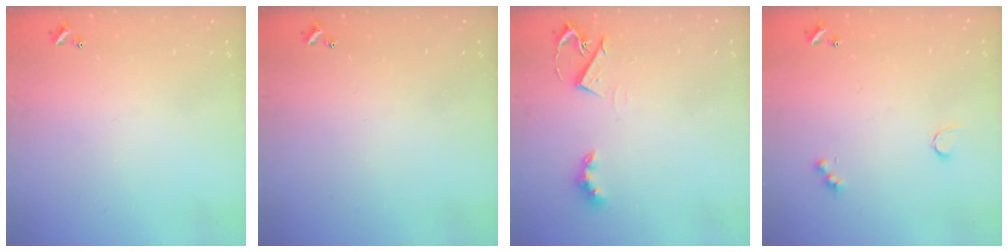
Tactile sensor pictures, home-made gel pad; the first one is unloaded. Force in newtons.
{"total": 0.0}
{"total": 4.6, "press": 4.5, "slide": 0.6}
{"total": 2.6, "press": 2.5, "slide": 0.5}